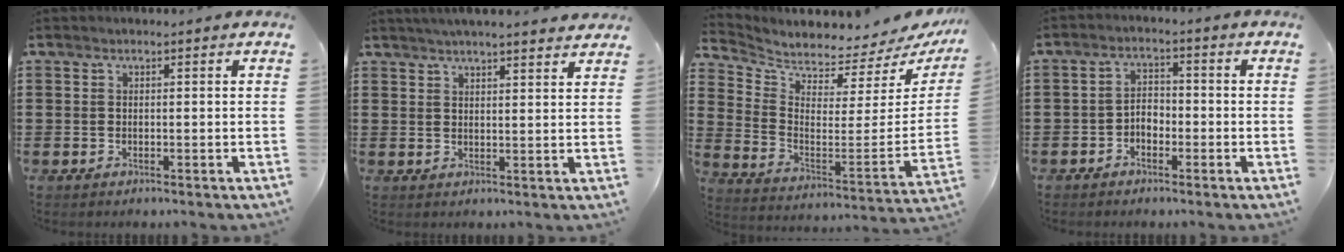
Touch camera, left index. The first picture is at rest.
{"total": 3.2, "force": [3.0, -0.2, 0.8], "torque": [-0.026, -0.010, 0.054]}
{"total": 3.0, "force": [3.0, 0.3, 0.3], "torque": [-0.033, -0.052, 0.047]}
{"total": 2.7, "force": [-1.7, 1.6, 1.4], "torque": [-0.031, 0.007, -0.035]}